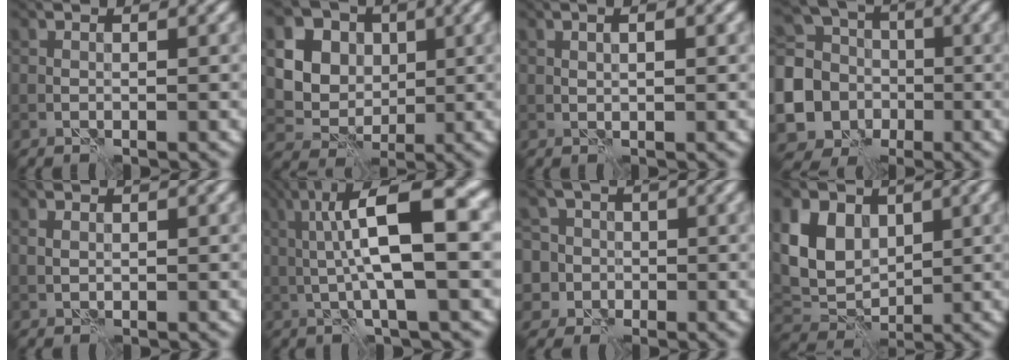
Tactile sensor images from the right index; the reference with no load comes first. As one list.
[{"total": 11.9, "force": [3.8, 10.0, 5.2], "torque": [-0.118, 0.016, 0.064]}, {"total": 1.6, "force": [0.6, 0.6, 1.4], "torque": [-0.014, -0.005, 0.006]}, {"total": 10.4, "force": [-2.3, 9.1, 4.3], "torque": [-0.110, -0.016, -0.050]}, {"total": 0.9, "force": [0.1, 0.6, 0.6], "torque": [-0.016, 0.001, 0.004]}, {"total": 9.9, "force": [1.4, 2.2, 9.5], "torque": [-0.157, 0.015, 0.021]}, {"total": 7.2, "force": [0.4, 6.7, 2.4], "torque": [-0.040, 0.028, -0.041]}, {"total": 6.6, "force": [2.0, 4.9, 3.8], "torque": [-0.088, 0.000, 0.031]}]